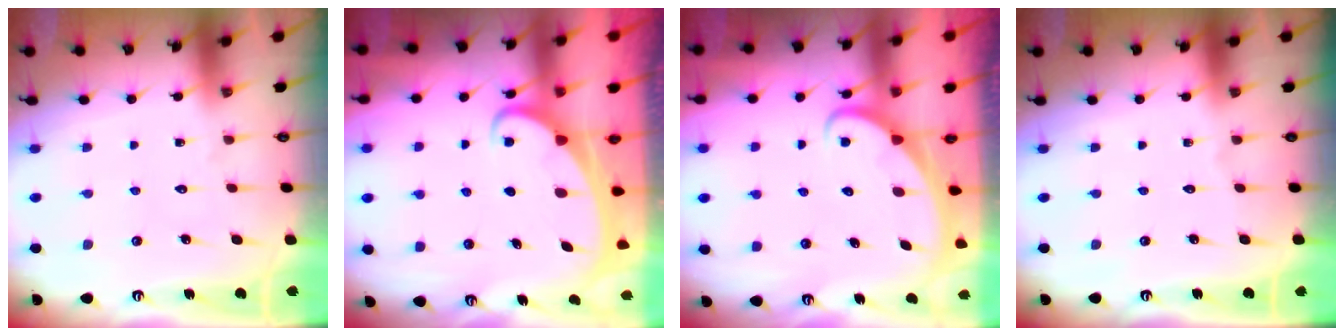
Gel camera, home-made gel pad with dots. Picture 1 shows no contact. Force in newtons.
{"total": 2.2, "press": 2.2, "slide": 0.2}
{"total": 2.5, "press": 2.4, "slide": 0.2}
{"total": 0.0}